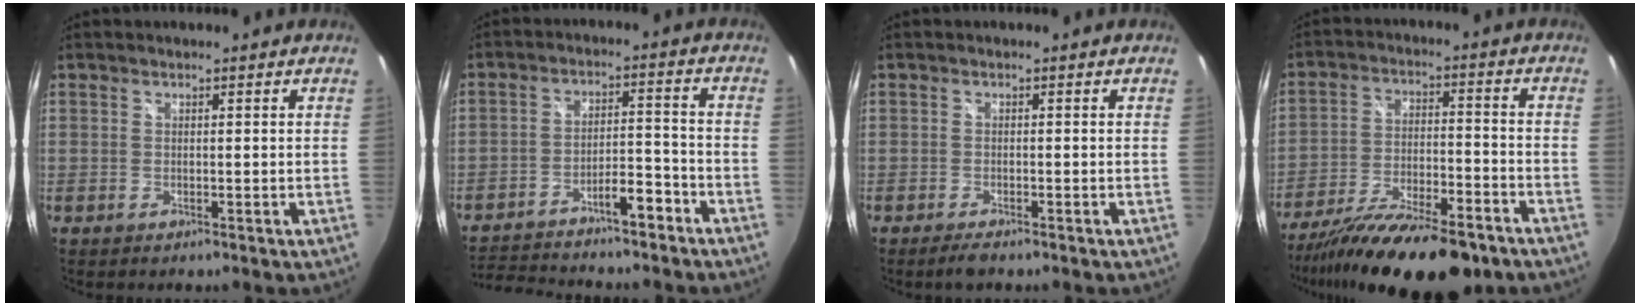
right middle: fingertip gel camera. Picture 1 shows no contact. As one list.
[{"total": 11.7, "force": [-9.7, 2.8, 5.9], "torque": [-0.106, 0.030, -0.148]}, {"total": 2.2, "force": [-1.7, 0.4, 1.3], "torque": [-0.029, -0.008, -0.032]}, {"total": 20.7, "force": [-16.1, 5.1, 12.0], "torque": [-0.220, -0.048, -0.252]}]